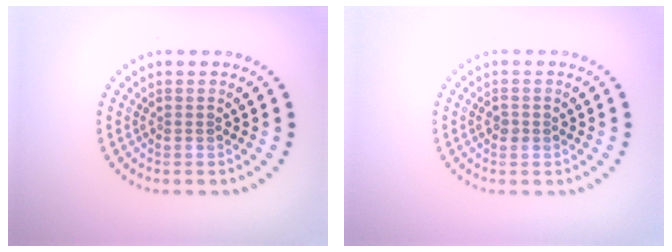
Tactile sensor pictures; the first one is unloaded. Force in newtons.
{"total": 0.9, "press": 0.9, "slide": 0.1}